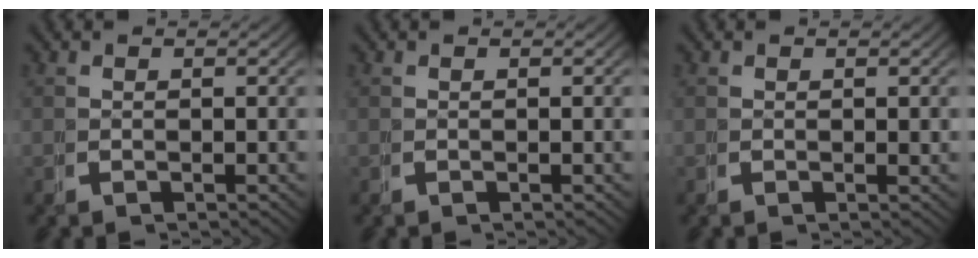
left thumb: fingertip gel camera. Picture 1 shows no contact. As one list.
[{"total": 0.0}, {"total": 0.5, "force": [0.3, 0.2, 0.4], "torque": [-0.007, -0.002, 0.004]}]